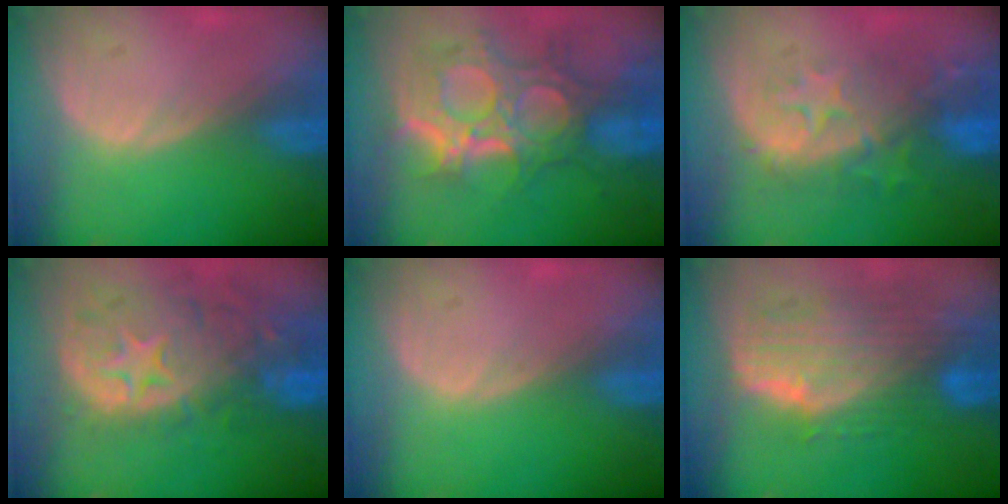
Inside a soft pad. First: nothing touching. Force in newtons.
{"total": 12.1, "press": 10.8, "slide": 5.5}
{"total": 9.8, "press": 9.0, "slide": 4.1}
{"total": 13.3, "press": 11.1, "slide": 7.4}
{"total": 0.0}
{"total": 10.0, "press": 8.9, "slide": 4.6}